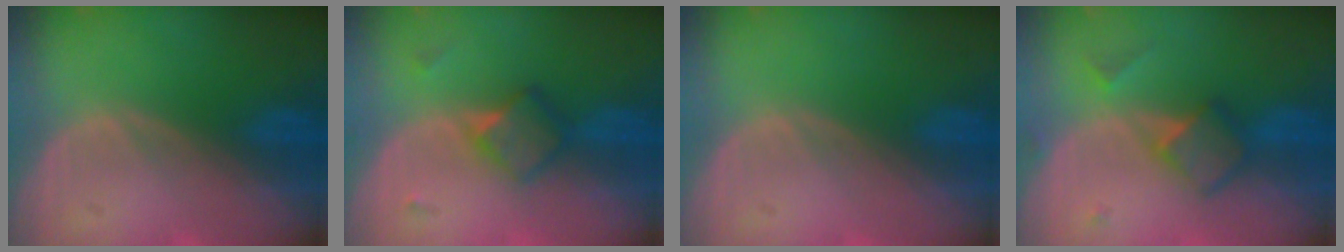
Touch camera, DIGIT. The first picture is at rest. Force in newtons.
{"total": 4.8, "press": 4.2, "slide": 2.2}
{"total": 0.0}
{"total": 4.9, "press": 4.8, "slide": 0.9}